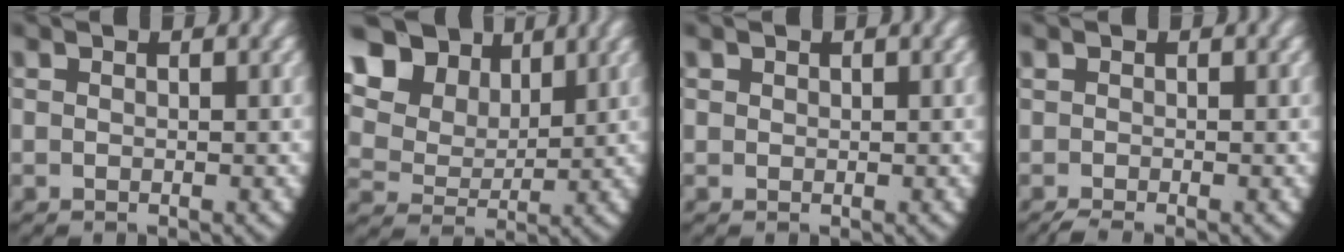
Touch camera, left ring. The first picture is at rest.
{"total": 11.2, "force": [4.9, 8.4, 5.7], "torque": [-0.123, 0.012, 0.069]}
{"total": 1.0, "force": [0.4, 0.8, 0.3], "torque": [-0.016, -0.010, 0.014]}
{"total": 1.5, "force": [-1.2, 0.6, 0.7], "torque": [-0.009, -0.007, -0.016]}